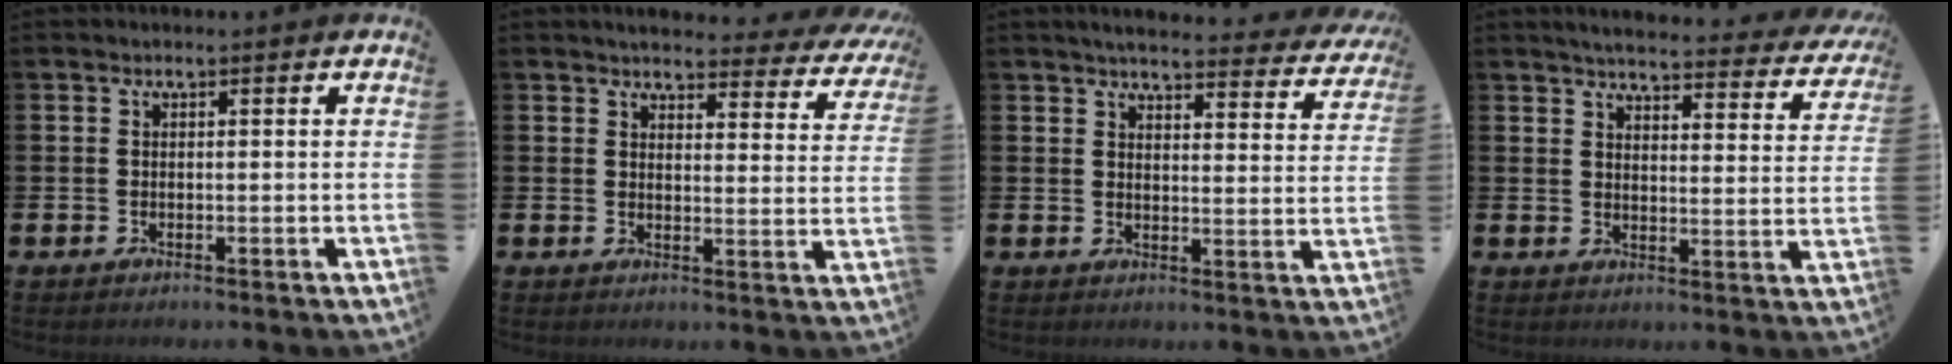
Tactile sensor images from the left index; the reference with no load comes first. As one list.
[{"total": 3.5, "force": [3.4, 0.6, 0.5], "torque": [-0.023, -0.026, 0.057]}, {"total": 4.1, "force": [3.9, 0.4, 1.2], "torque": [-0.028, -0.030, 0.063]}, {"total": 4.1, "force": [3.9, 0.3, 1.2], "torque": [-0.038, -0.033, 0.064]}]